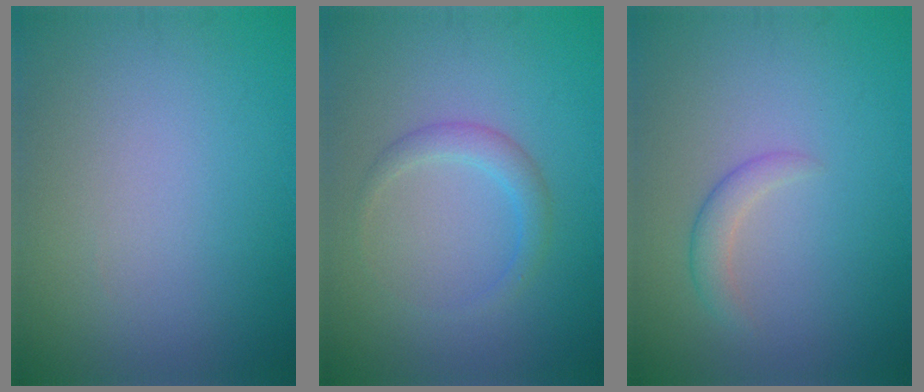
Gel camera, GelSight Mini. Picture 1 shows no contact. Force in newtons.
{"total": 2.0, "press": 2.0, "slide": 0.0}
{"total": 1.7, "press": 1.7, "slide": 0.1}